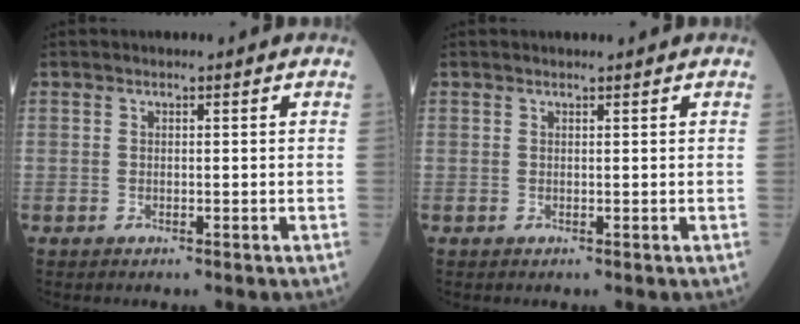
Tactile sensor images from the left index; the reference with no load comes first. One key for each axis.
{"total": 0.7, "fx": 0.6, "fy": 0.0, "fz": 0.1, "tx": -0.004, "ty": 0.004, "tz": 0.010}